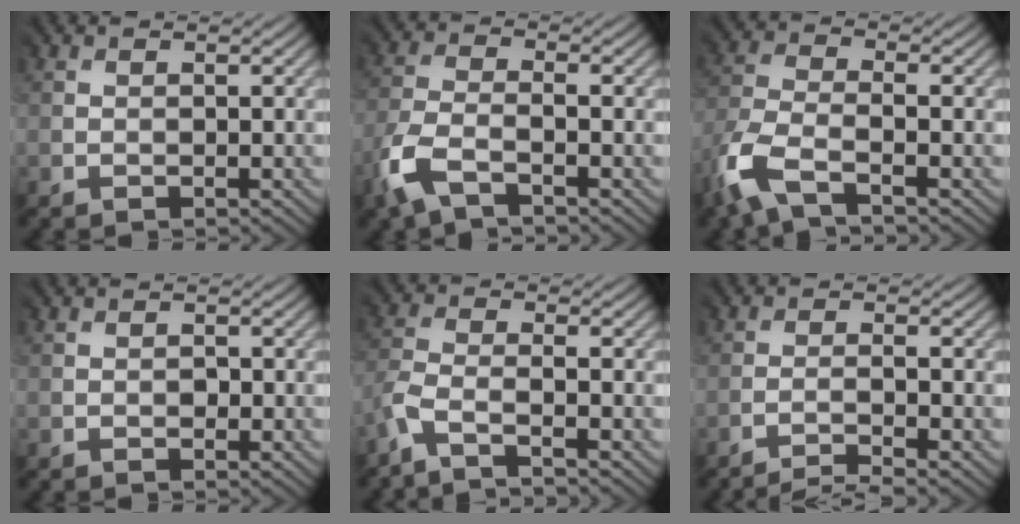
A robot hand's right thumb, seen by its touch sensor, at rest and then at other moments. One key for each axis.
{"total": 5.2, "fx": -3.6, "fy": 2.0, "fz": 3.2, "tx": -0.087, "ty": -0.004, "tz": -0.085}
{"total": 6.7, "fx": -4.3, "fy": 2.5, "fz": 4.5, "tx": -0.115, "ty": -0.007, "tz": -0.098}
{"total": 0.6, "fx": -0.3, "fy": 0.5, "fz": 0.1, "tx": 0.000, "ty": 0.000, "tz": -0.003}
{"total": 3.6, "fx": -3.1, "fy": 0.4, "fz": 1.7, "tx": -0.042, "ty": -0.003, "tz": -0.074}
{"total": 3.5, "fx": -3.1, "fy": 0.1, "fz": 1.6, "tx": -0.009, "ty": 0.003, "tz": -0.062}